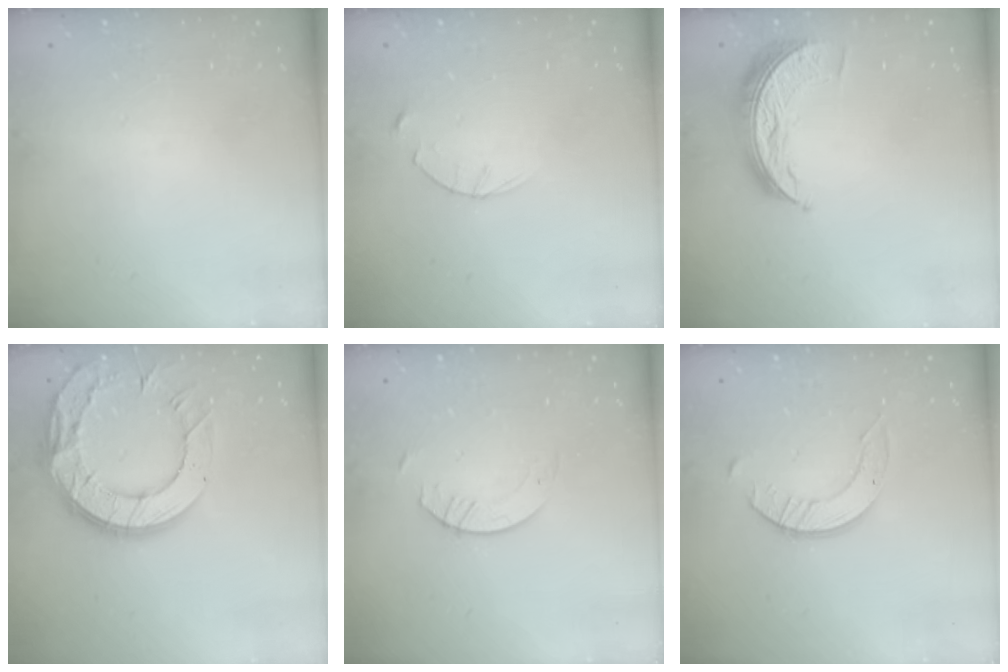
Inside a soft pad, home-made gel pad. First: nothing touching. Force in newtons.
{"total": 2.8, "press": 2.8, "slide": 0.4}
{"total": 8.3, "press": 8.3, "slide": 0.6}
{"total": 18.8, "press": 18.7, "slide": 1.6}
{"total": 2.9, "press": 2.9, "slide": 0.3}
{"total": 3.5, "press": 3.5, "slide": 0.3}